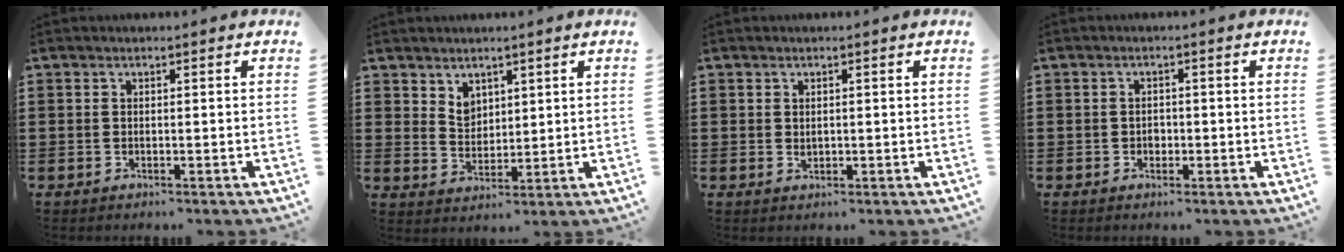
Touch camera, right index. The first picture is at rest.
{"total": 3.8, "force": [3.0, 2.3, 0.7], "torque": [-0.023, 0.000, 0.056]}
{"total": 0.8, "force": [0.2, 0.6, 0.5], "torque": [-0.011, 0.005, 0.003]}
{"total": 1.2, "force": [-0.3, 1.0, 0.6], "torque": [-0.015, 0.003, -0.008]}